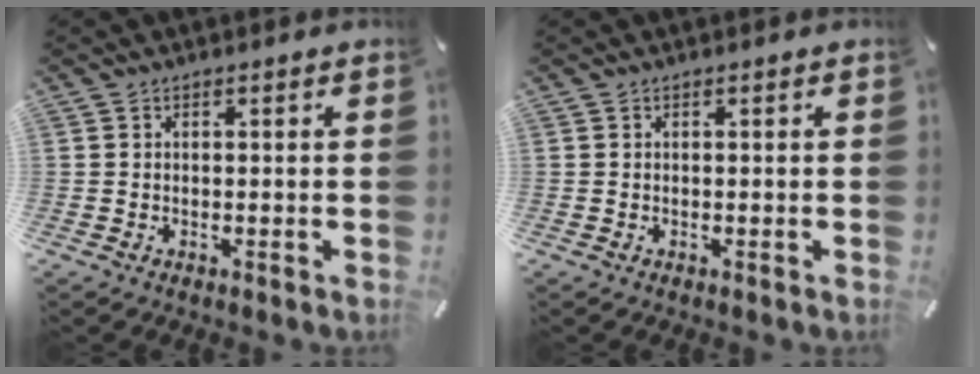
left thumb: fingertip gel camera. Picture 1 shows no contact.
{"total": 0.0}